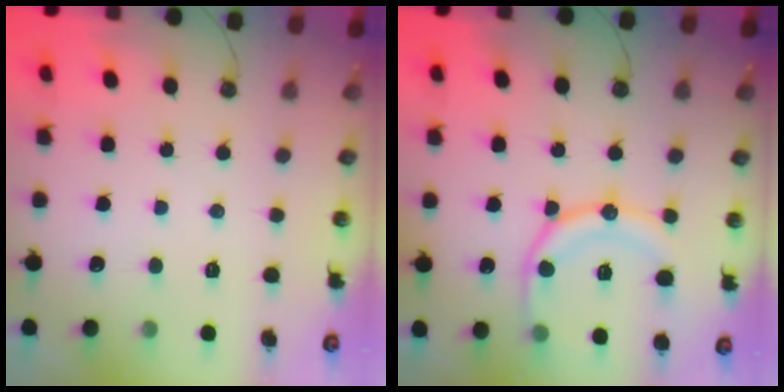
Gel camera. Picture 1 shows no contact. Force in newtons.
{"total": 15.4, "press": 15.3, "slide": 1.6}